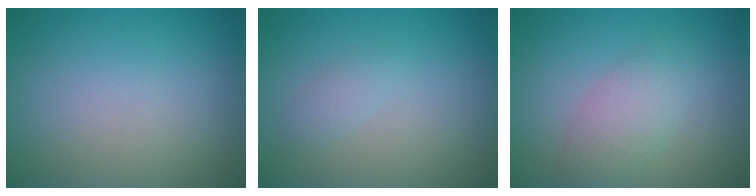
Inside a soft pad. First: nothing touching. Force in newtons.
{"total": 1.0, "press": 1.0, "slide": 0.1}
{"total": 3.0, "press": 3.0, "slide": 0.1}